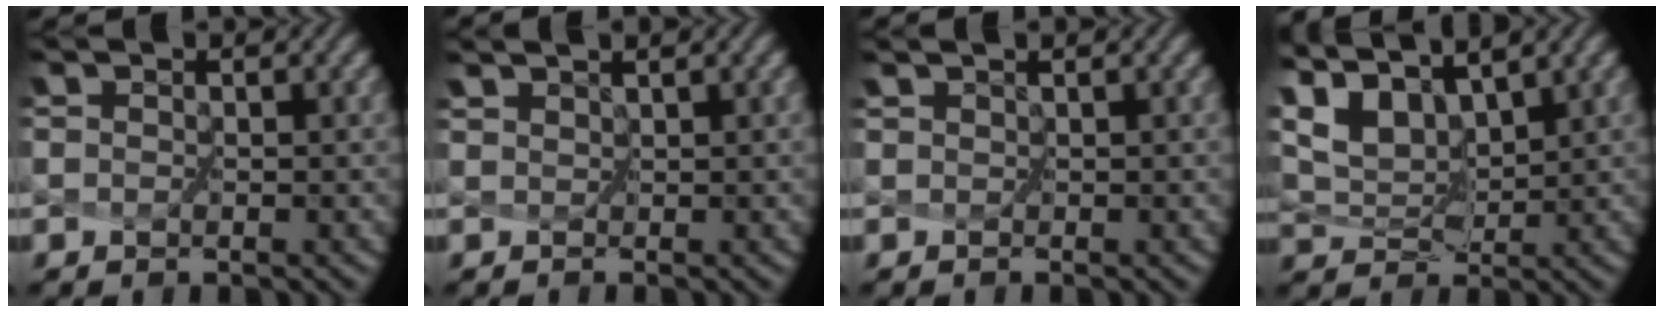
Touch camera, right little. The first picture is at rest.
{"total": 0.8, "force": [0.7, 0.1, 0.3], "torque": [-0.011, 0.002, 0.019]}
{"total": 0.0}
{"total": 5.6, "force": [4.8, 1.4, 2.5], "torque": [-0.077, 0.011, 0.091]}